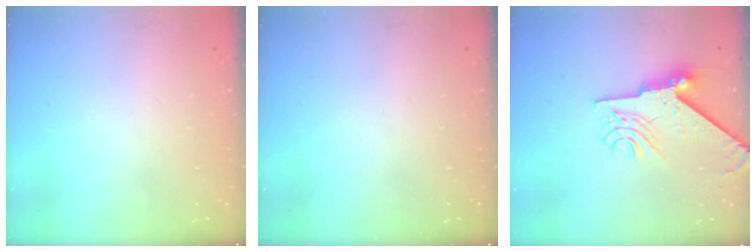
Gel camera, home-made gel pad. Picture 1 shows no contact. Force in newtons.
{"total": 0.0}
{"total": 11.4, "press": 11.3, "slide": 1.5}